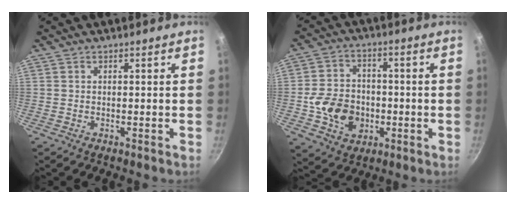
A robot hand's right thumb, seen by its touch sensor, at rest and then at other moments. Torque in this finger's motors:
{"motor_torque": [0.48, 1.46, 0.99, -0.15, 0.29]}